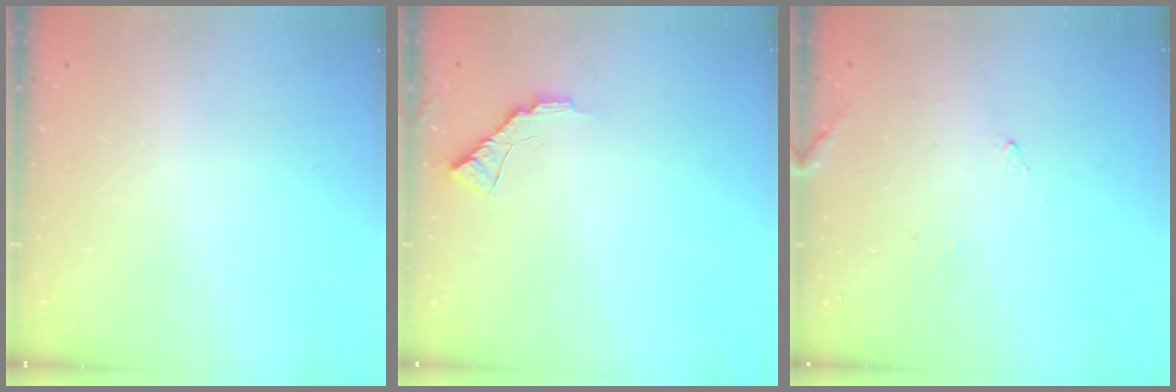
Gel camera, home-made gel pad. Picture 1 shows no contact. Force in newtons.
{"total": 7.5, "press": 7.5, "slide": 0.7}
{"total": 10.0, "press": 10.0, "slide": 0.6}